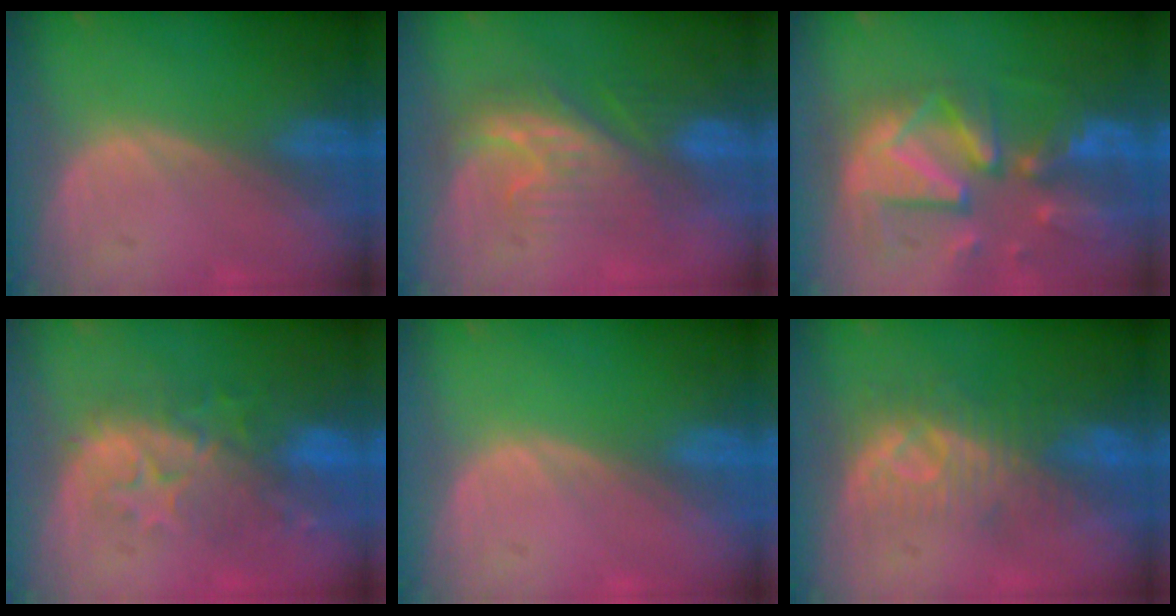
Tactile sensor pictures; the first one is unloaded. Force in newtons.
{"total": 7.7, "press": 7.5, "slide": 1.5}
{"total": 12.4, "press": 10.8, "slide": 6.1}
{"total": 9.8, "press": 8.8, "slide": 4.3}
{"total": 0.0}
{"total": 8.1, "press": 7.5, "slide": 3.2}